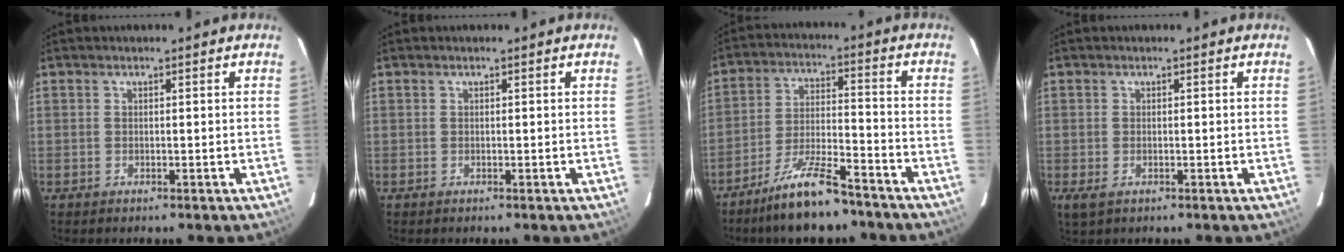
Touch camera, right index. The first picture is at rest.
{"total": 0.0}
{"total": 11.9, "force": [-9.5, 2.3, 6.7], "torque": [-0.143, -0.004, -0.168]}
{"total": 2.1, "force": [-0.7, 1.3, 1.6], "torque": [-0.030, -0.007, -0.010]}